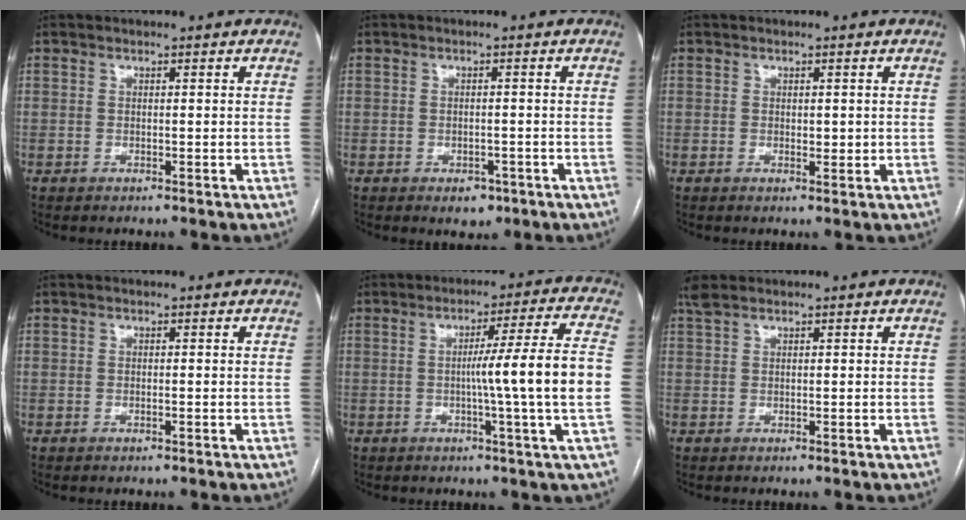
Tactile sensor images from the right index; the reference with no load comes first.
{"total": 2.8, "force": [-1.6, 1.9, 1.4], "torque": [-0.014, 0.002, -0.012]}
{"total": 0.8, "force": [0.3, 0.5, 0.5], "torque": [0.000, 0.000, 0.006]}
{"total": 0.0}
{"total": 11.6, "force": [-1.0, -2.1, 11.4], "torque": [-0.171, 0.002, -0.015]}
{"total": 1.9, "force": [1.6, 0.4, 1.0], "torque": [-0.030, 0.022, 0.037]}